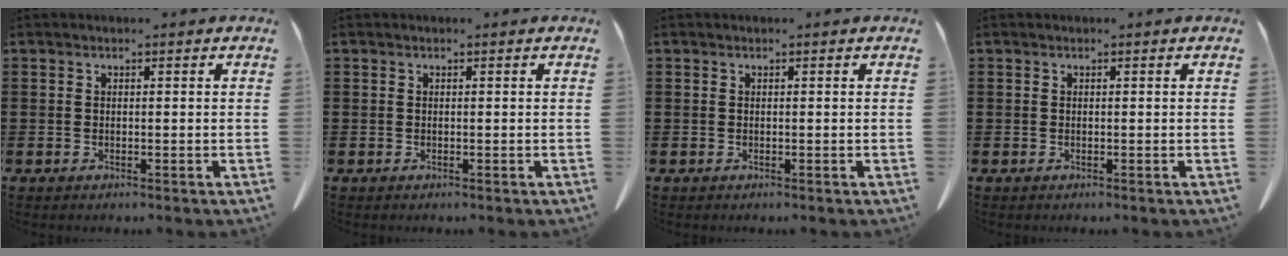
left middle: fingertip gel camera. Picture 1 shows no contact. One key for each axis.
{"total": 0.0}
{"total": 0.0}
{"total": 0.0}